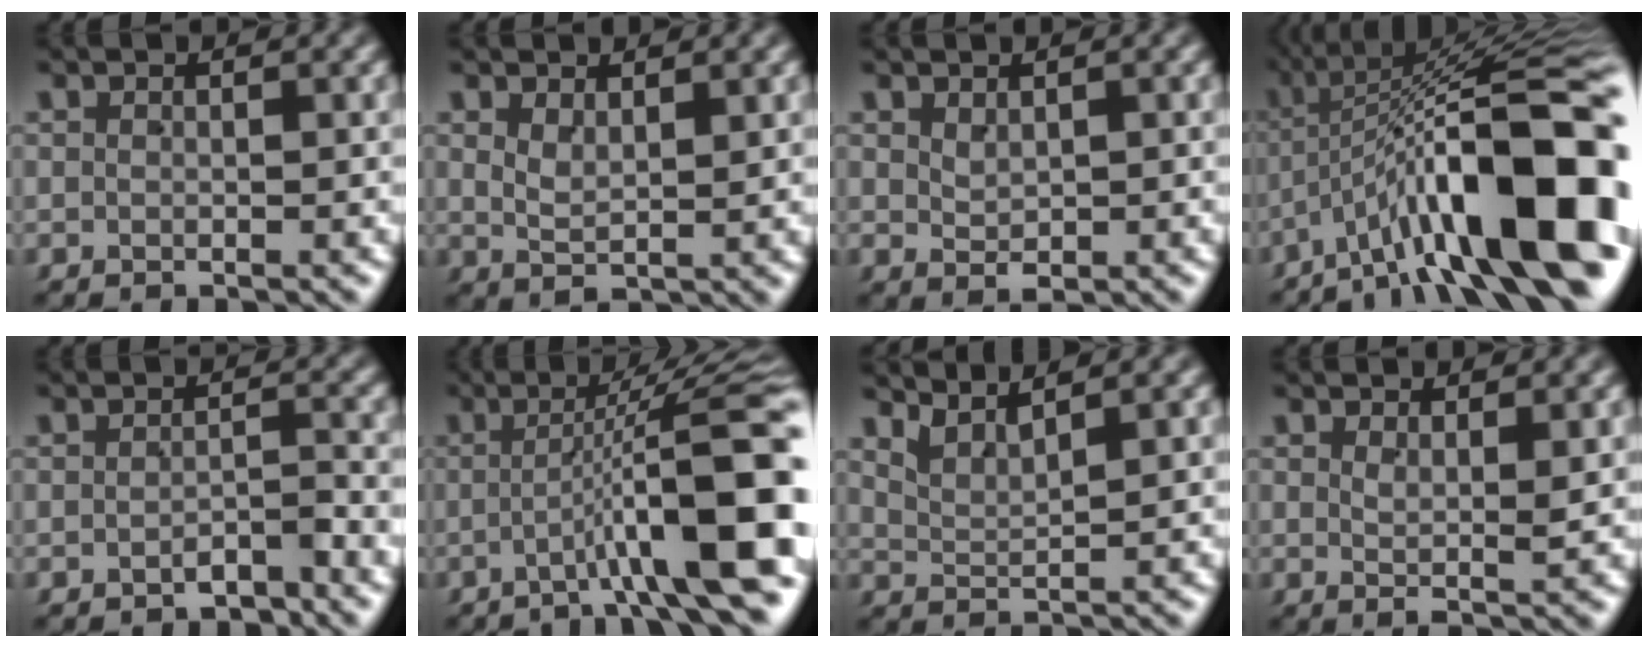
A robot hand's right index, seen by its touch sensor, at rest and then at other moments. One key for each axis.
{"total": 1.7, "fx": 1.0, "fy": 0.7, "fz": 1.3, "tx": -0.029, "ty": -0.010, "tz": 0.028}
{"total": 1.6, "fx": 0.4, "fy": 0.9, "fz": 1.3, "tx": -0.020, "ty": -0.012, "tz": 0.020}
{"total": 15.8, "fx": -3.4, "fy": 6.6, "fz": 14.0, "tx": -0.204, "ty": -0.016, "tz": -0.040}
{"total": 2.1, "fx": -1.8, "fy": 0.6, "fz": 0.8, "tx": -0.001, "ty": 0.003, "tz": -0.031}
{"total": 8.9, "fx": -2.3, "fy": 1.0, "fz": 8.6, "tx": -0.106, "ty": 0.009, "tz": -0.030}
{"total": 2.7, "fx": 2.5, "fy": 0.4, "fz": 1.1, "tx": -0.030, "ty": -0.001, "tz": 0.046}
{"total": 1.6, "fx": 0.8, "fy": -0.2, "fz": 1.4, "tx": -0.020, "ty": -0.010, "tz": 0.022}